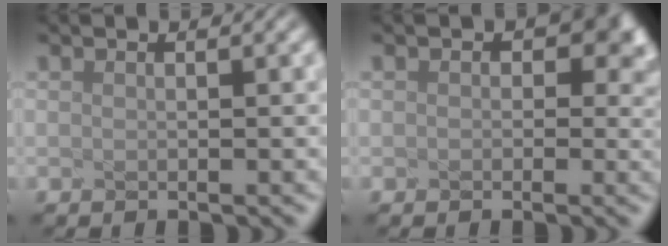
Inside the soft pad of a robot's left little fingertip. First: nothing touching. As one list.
[{"total": 2.4, "force": [0.5, 1.6, 1.6], "torque": [-0.039, -0.007, 0.044]}]